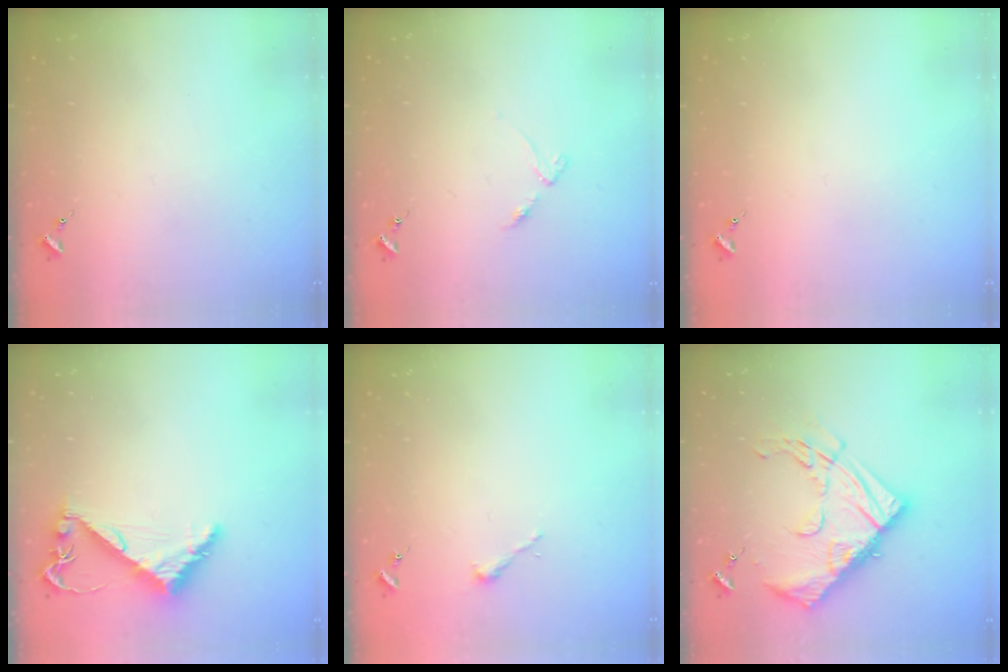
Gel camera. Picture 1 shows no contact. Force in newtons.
{"total": 3.5, "press": 3.5, "slide": 0.4}
{"total": 0.0}
{"total": 7.9, "press": 7.9, "slide": 0.8}
{"total": 2.5, "press": 2.5, "slide": 0.2}
{"total": 18.8, "press": 18.7, "slide": 1.2}